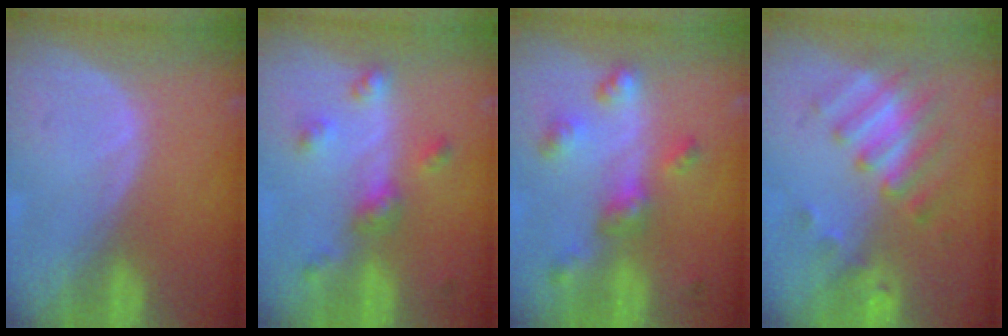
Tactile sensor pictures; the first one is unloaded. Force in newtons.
{"total": 4.9, "press": 4.7, "slide": 1.2}
{"total": 6.7, "press": 5.9, "slide": 3.3}
{"total": 8.1, "press": 7.1, "slide": 4.0}